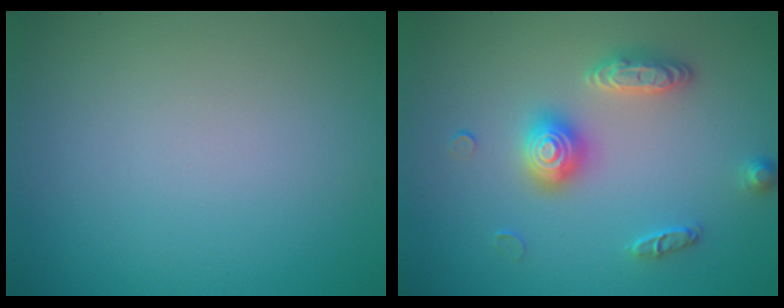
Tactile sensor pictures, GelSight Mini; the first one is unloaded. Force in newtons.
{"total": 3.1, "press": 3.1, "slide": 0.3}